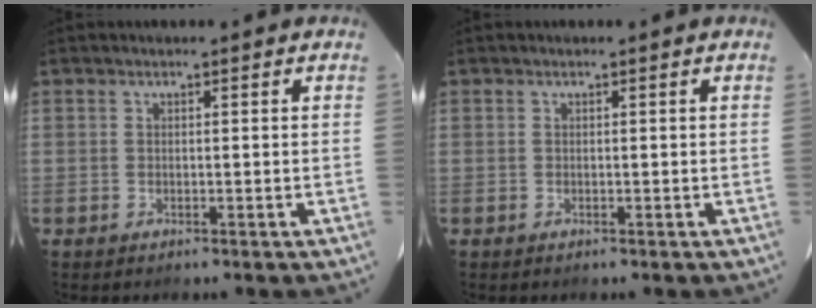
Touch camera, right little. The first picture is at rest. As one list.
[{"total": 0.0}]